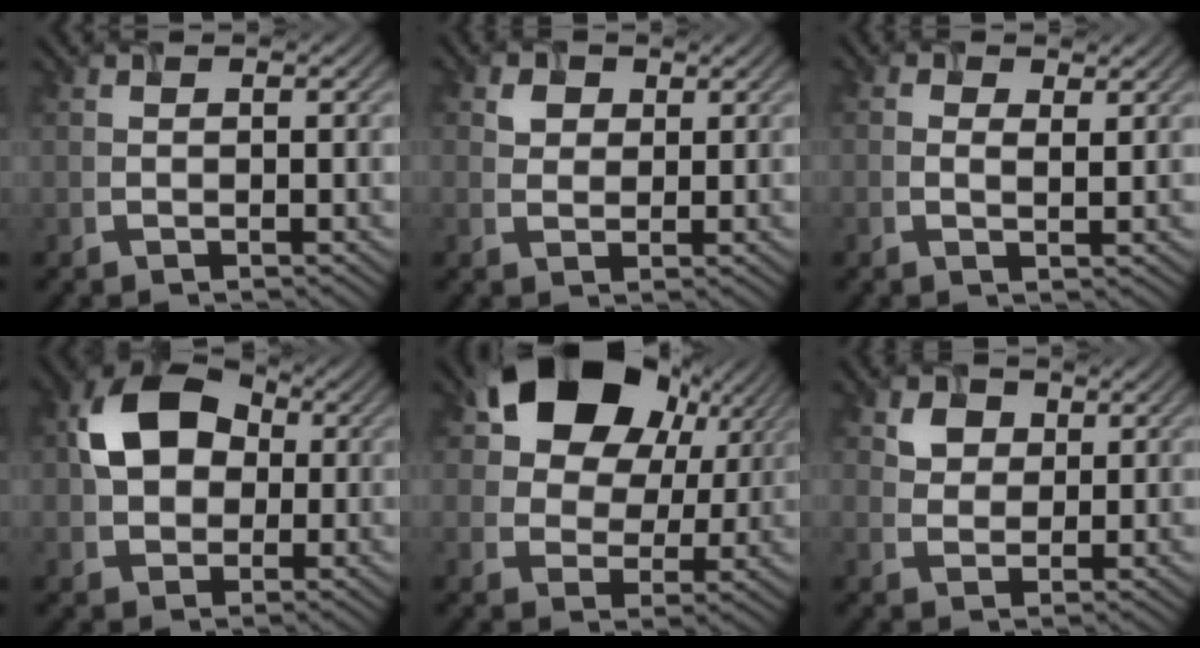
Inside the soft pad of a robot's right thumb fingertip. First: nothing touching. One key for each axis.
{"total": 2.2, "fx": 1.1, "fy": 1.8, "fz": 0.6, "tx": -0.013, "ty": -0.011, "tz": 0.019}
{"total": 1.4, "fx": 0.6, "fy": 0.8, "fz": 1.0, "tx": -0.018, "ty": -0.011, "tz": 0.012}
{"total": 8.9, "fx": 1.3, "fy": 6.7, "fz": 5.6, "tx": -0.109, "ty": 0.015, "tz": 0.014}
{"total": 14.7, "fx": 7.2, "fy": 9.9, "fz": 8.0, "tx": -0.130, "ty": 0.011, "tz": 0.127}
{"total": 3.3, "fx": 1.6, "fy": 2.6, "fz": 1.2, "tx": -0.029, "ty": -0.010, "tz": 0.028}